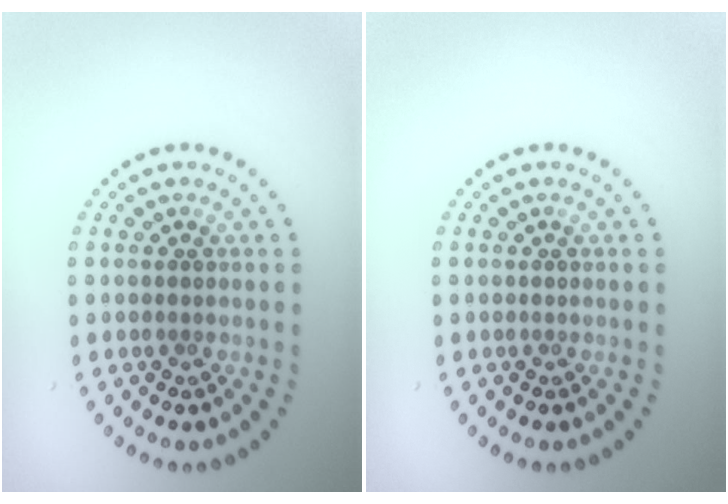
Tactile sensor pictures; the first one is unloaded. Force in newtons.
{"total": 0.0}